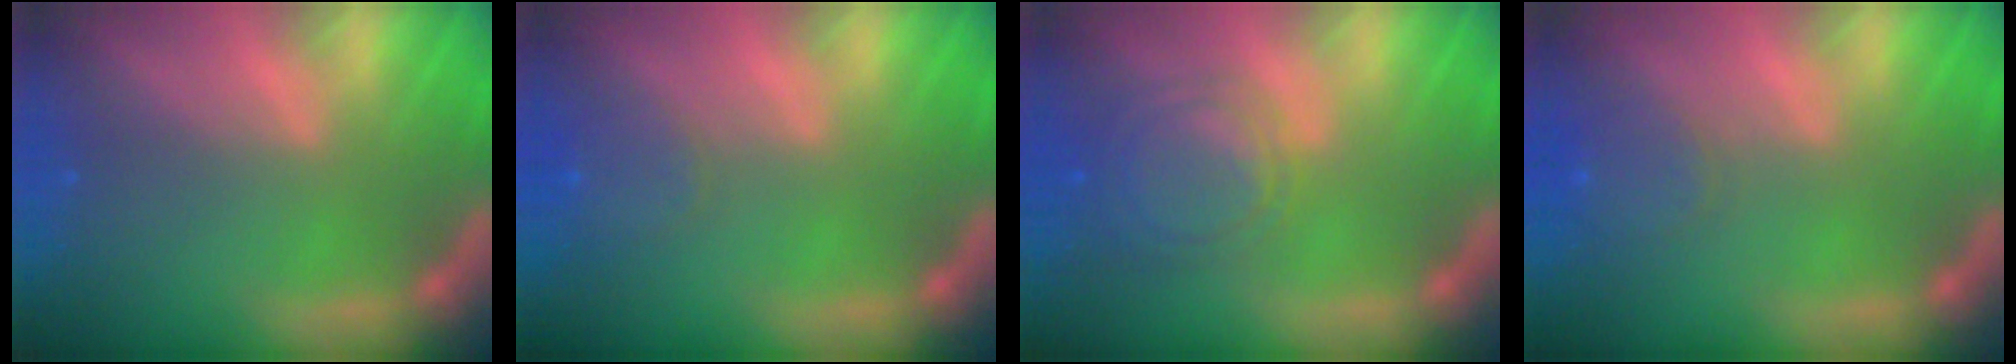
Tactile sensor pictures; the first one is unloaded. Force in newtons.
{"total": 2.4}
{"total": 6.0}
{"total": 3.0}